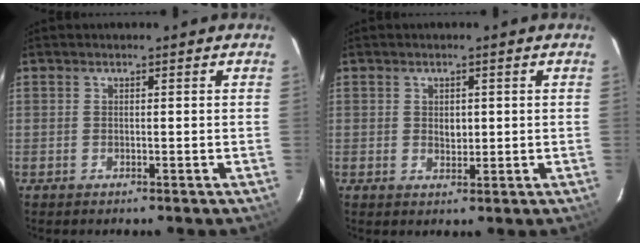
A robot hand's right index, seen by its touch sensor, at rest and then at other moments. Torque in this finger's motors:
{"motor_torque": [0.00, 0.02, 0.03, 0.03]}